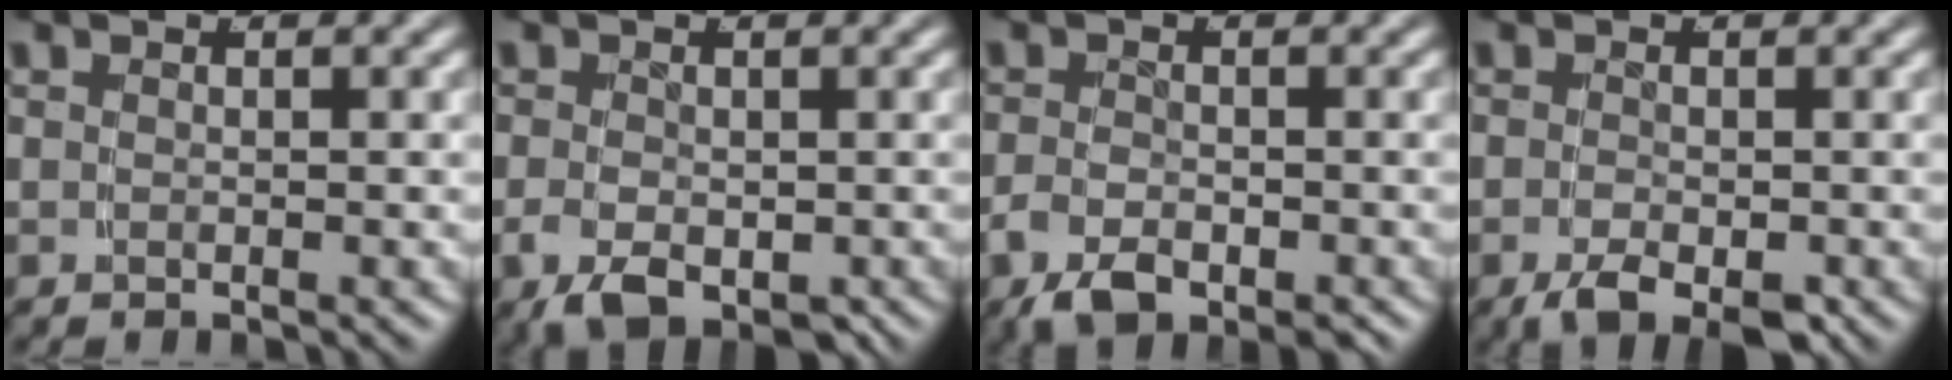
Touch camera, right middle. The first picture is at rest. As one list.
[{"total": 5.1, "force": [-2.3, 2.8, 3.6], "torque": [-0.071, -0.039, -0.017]}, {"total": 3.9, "force": [-2.3, 1.9, 2.5], "torque": [-0.048, -0.022, -0.029]}, {"total": 3.5, "force": [-2.1, 1.3, 2.6], "torque": [-0.048, -0.025, -0.022]}]